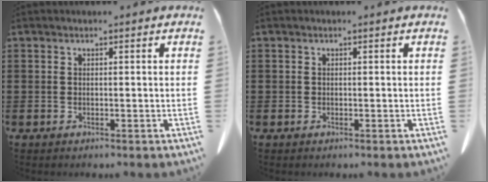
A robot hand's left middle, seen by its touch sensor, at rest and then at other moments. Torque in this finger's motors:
{"motor_torque": [0.43, 0.00, -0.02, 0.02]}